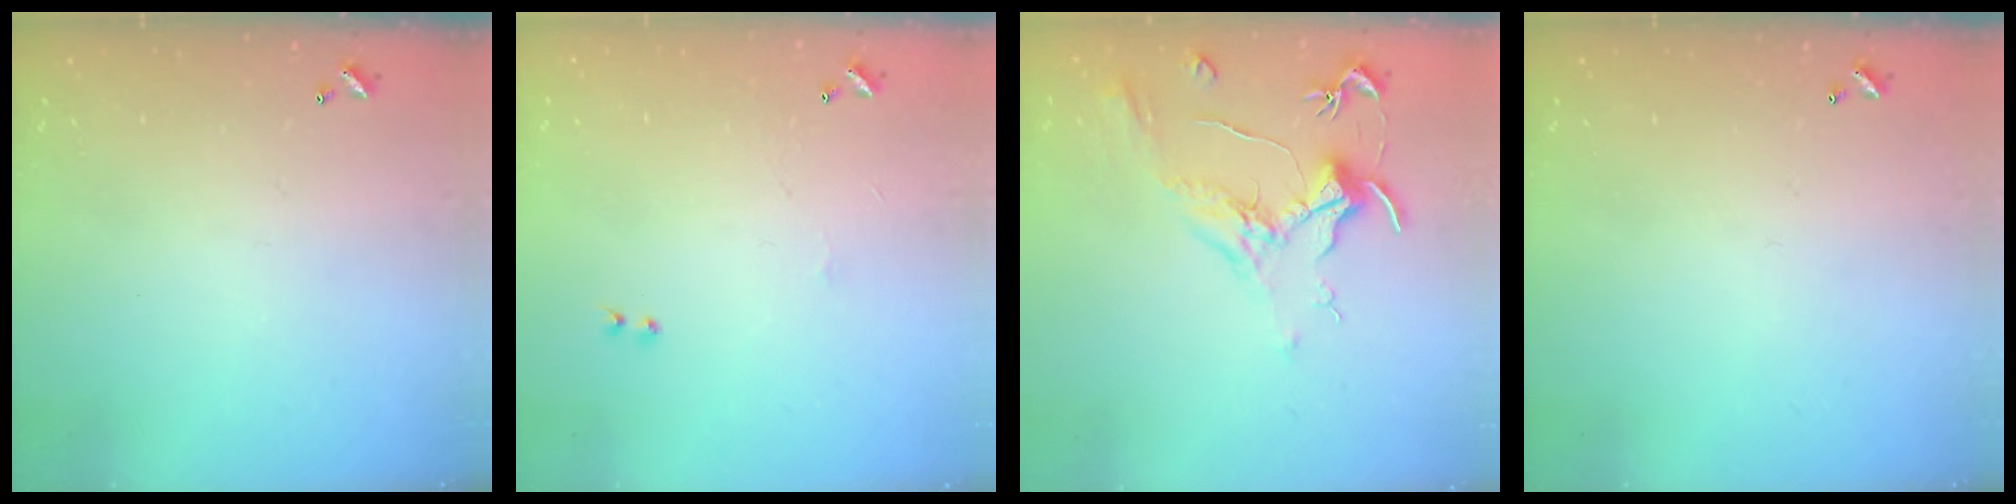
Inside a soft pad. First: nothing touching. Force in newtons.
{"total": 0.9, "press": 0.8, "slide": 0.5}
{"total": 1.9, "press": 1.7, "slide": 0.9}
{"total": 0.0}